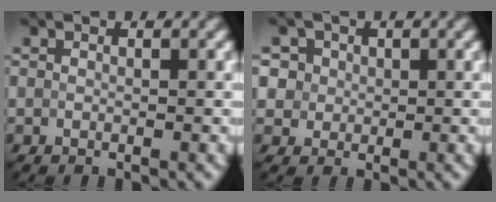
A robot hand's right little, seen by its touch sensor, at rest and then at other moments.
{"total": 4.6, "force": [2.0, 3.9, 1.6], "torque": [-0.027, 0.014, 0.027]}